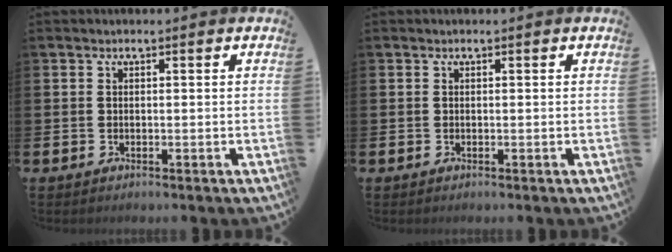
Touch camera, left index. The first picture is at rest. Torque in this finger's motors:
{"motor_torque": [0.00, 0.00, 0.00, 0.00]}